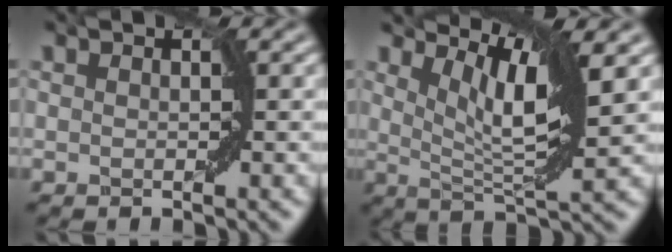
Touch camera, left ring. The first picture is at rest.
{"total": 6.7, "force": [3.4, 1.5, 5.6], "torque": [-0.094, -0.001, 0.065]}